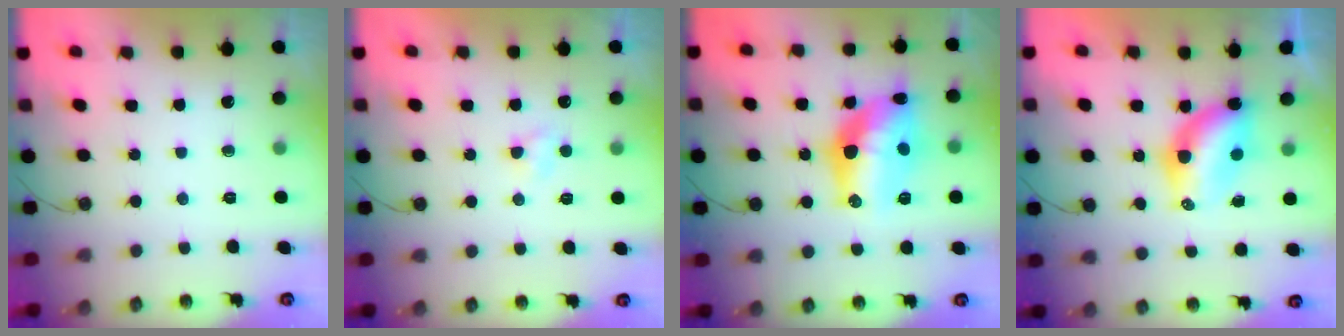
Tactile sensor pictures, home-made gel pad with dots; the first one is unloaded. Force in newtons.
{"total": 2.9, "press": 2.8, "slide": 0.5}
{"total": 16.9, "press": 16.4, "slide": 4.1}
{"total": 8.9, "press": 8.1, "slide": 3.8}